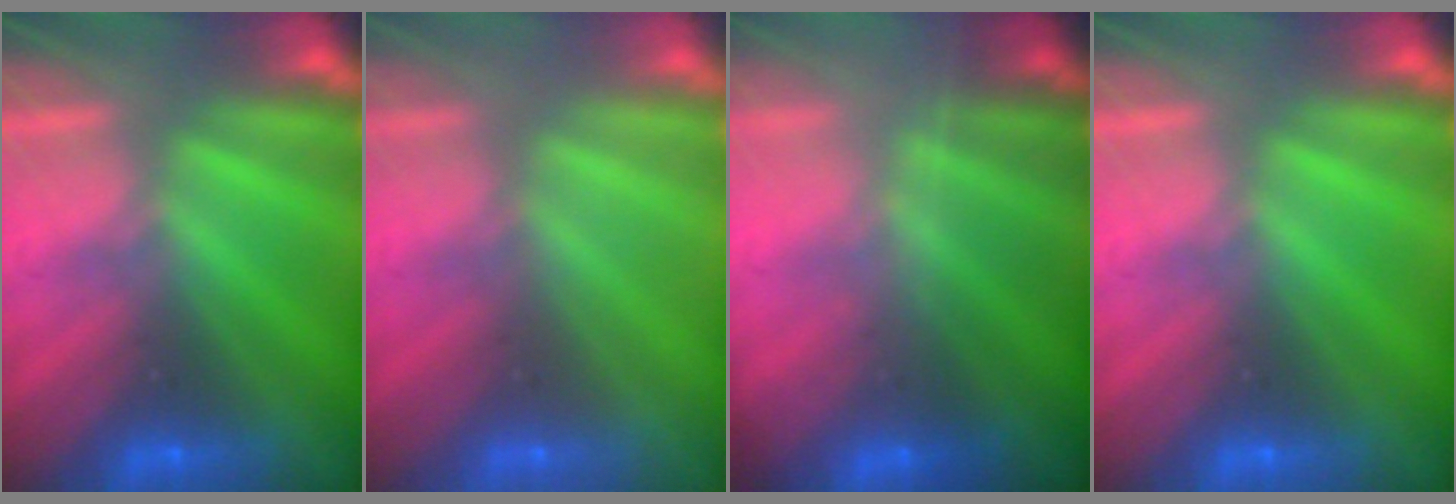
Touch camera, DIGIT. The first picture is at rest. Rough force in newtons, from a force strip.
{"total": 3.3}
{"total": 1.8}
{"total": 0.0}